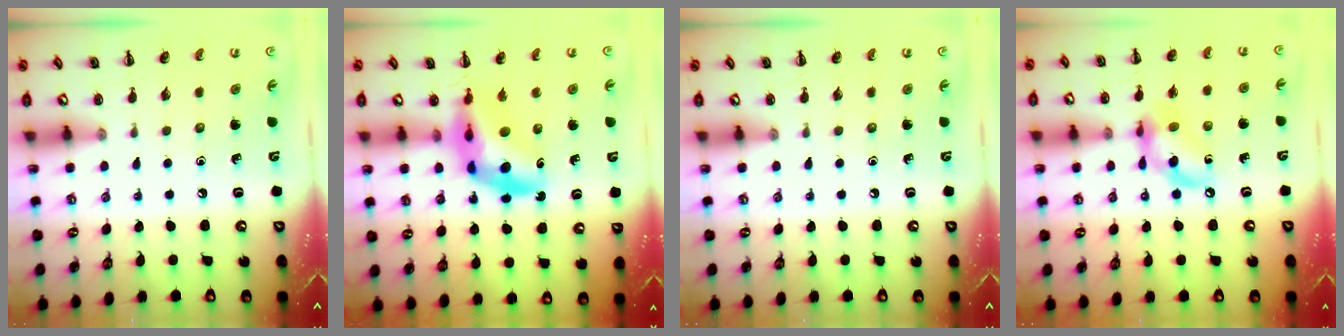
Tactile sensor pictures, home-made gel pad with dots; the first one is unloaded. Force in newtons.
{"total": 9.7, "press": 9.2, "slide": 3.1}
{"total": 0.0}
{"total": 12.3, "press": 12.0, "slide": 2.5}